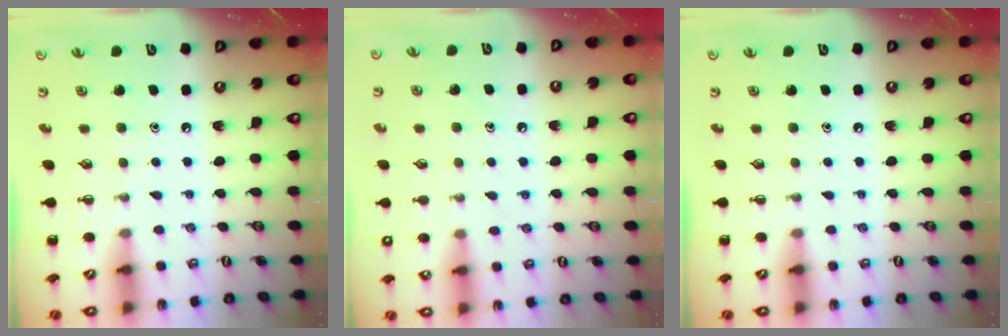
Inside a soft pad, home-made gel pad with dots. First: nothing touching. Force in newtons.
{"total": 8.1, "press": 7.8, "slide": 2.0}
{"total": 0.0}